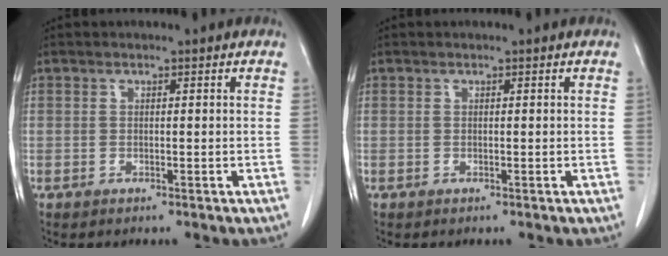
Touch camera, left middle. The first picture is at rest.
{"total": 0.0}